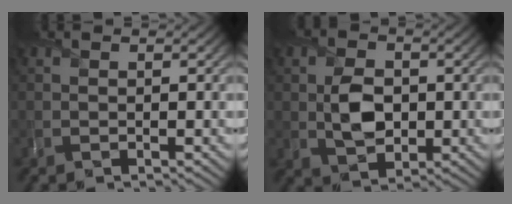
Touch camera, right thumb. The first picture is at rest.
{"total": 5.0, "force": [0.0, 3.5, 3.6], "torque": [-0.074, -0.004, -0.001]}